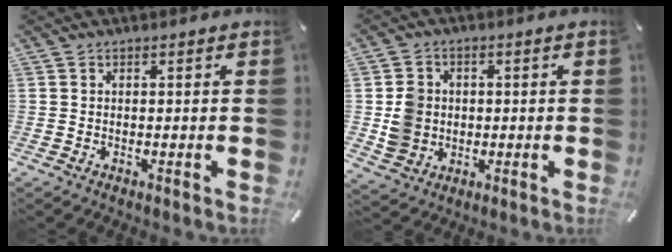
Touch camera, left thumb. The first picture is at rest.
{"total": 7.3, "force": [0.0, 6.9, 2.2], "torque": [-0.050, 0.013, 0.003]}